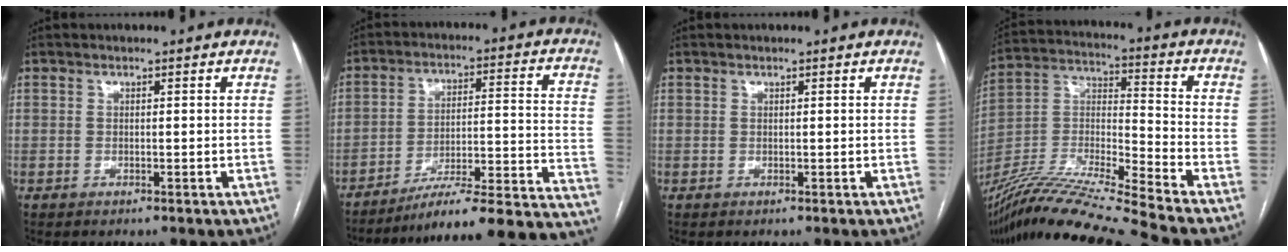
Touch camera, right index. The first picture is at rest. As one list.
[{"total": 20.8, "force": [-16.6, 1.8, 12.4], "torque": [-0.096, 0.035, -0.232]}, {"total": 0.0}, {"total": 21.8, "force": [-19.1, -2.6, 10.2], "torque": [-0.221, -0.025, -0.349]}]